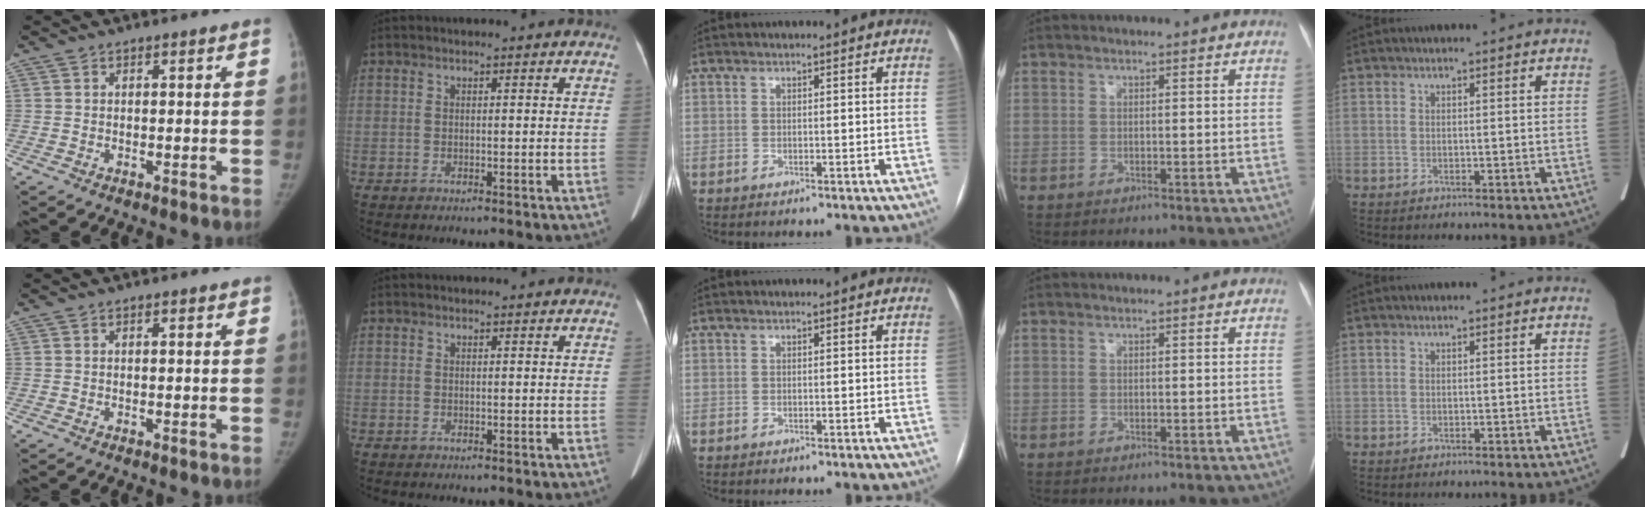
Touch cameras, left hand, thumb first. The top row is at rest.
{"thumb": {"total": 0.5, "force": [0.2, 0.2, 0.4], "torque": [-0.007, 0.001, 0.002]}}